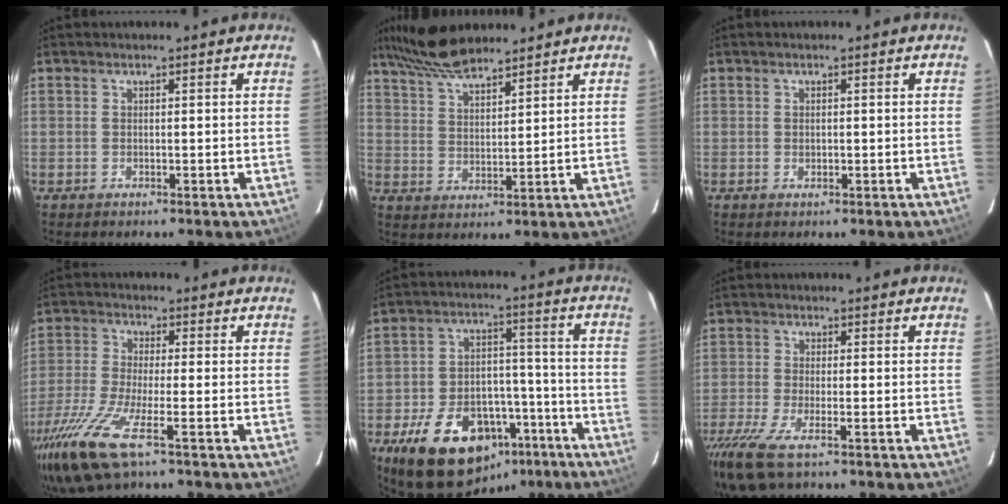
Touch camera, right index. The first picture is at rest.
{"total": 10.1, "force": [8.6, 2.3, 4.7], "torque": [-0.098, 0.022, 0.165]}
{"total": 0.7, "force": [0.0, 0.6, 0.3], "torque": [-0.001, 0.001, 0.002]}
{"total": 14.8, "force": [-9.2, 2.5, 11.3], "torque": [-0.250, -0.052, -0.177]}
{"total": 20.6, "force": [-12.8, 12.1, 10.7], "torque": [-0.216, 0.030, -0.175]}
{"total": 10.8, "force": [-7.7, 2.1, 7.4], "torque": [-0.175, -0.050, -0.145]}